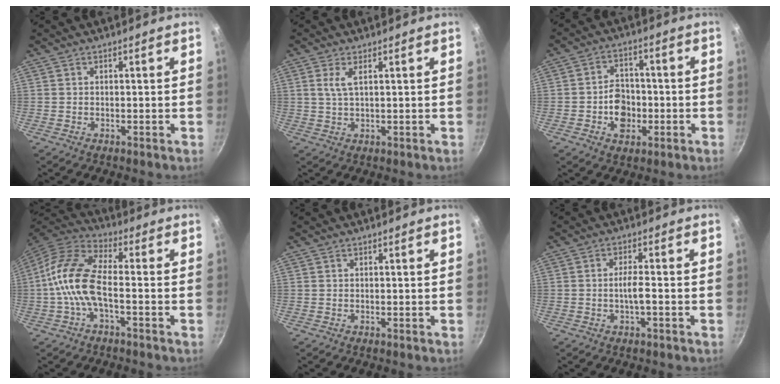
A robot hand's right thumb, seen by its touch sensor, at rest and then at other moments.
{"total": 3.2, "force": [1.2, 1.2, 2.8], "torque": [-0.060, -0.001, 0.025]}
{"total": 8.0, "force": [-2.0, 6.0, 4.8], "torque": [-0.051, 0.018, -0.036]}
{"total": 11.6, "force": [-2.5, 5.2, 10.1], "torque": [-0.208, 0.037, -0.065]}
{"total": 0.0}
{"total": 3.4, "force": [-1.0, 0.6, 3.2], "torque": [-0.061, 0.013, -0.021]}